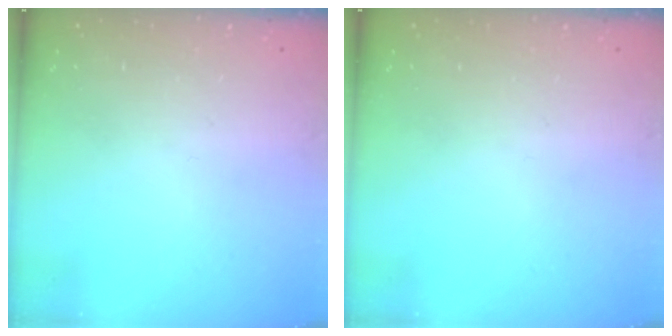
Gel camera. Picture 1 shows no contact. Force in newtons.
{"total": 0.0}